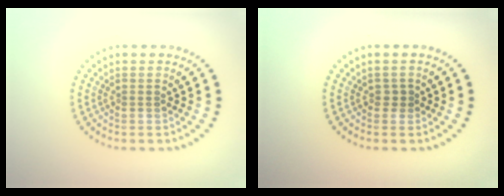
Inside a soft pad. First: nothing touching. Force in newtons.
{"total": 0.6, "press": 0.6, "slide": 0.1}